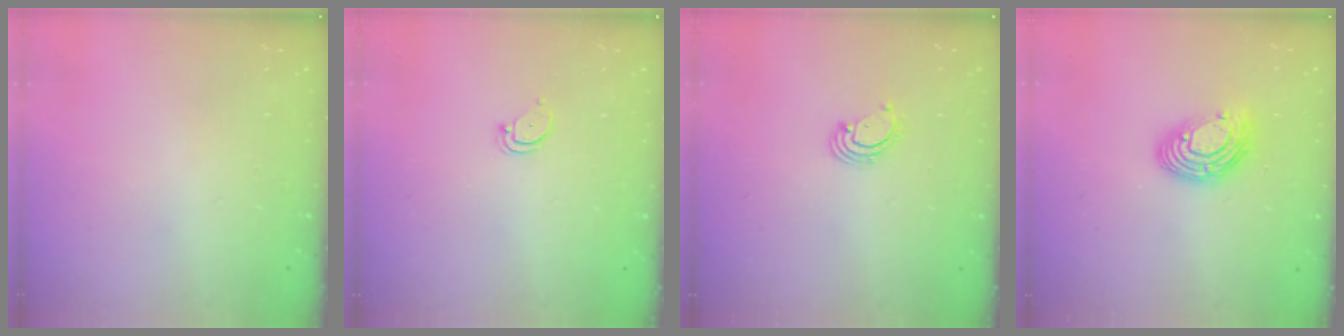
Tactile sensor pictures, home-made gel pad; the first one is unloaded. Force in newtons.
{"total": 2.6, "press": 2.6, "slide": 0.1}
{"total": 2.6, "press": 2.6, "slide": 0.3}
{"total": 11.2, "press": 11.2, "slide": 1.0}